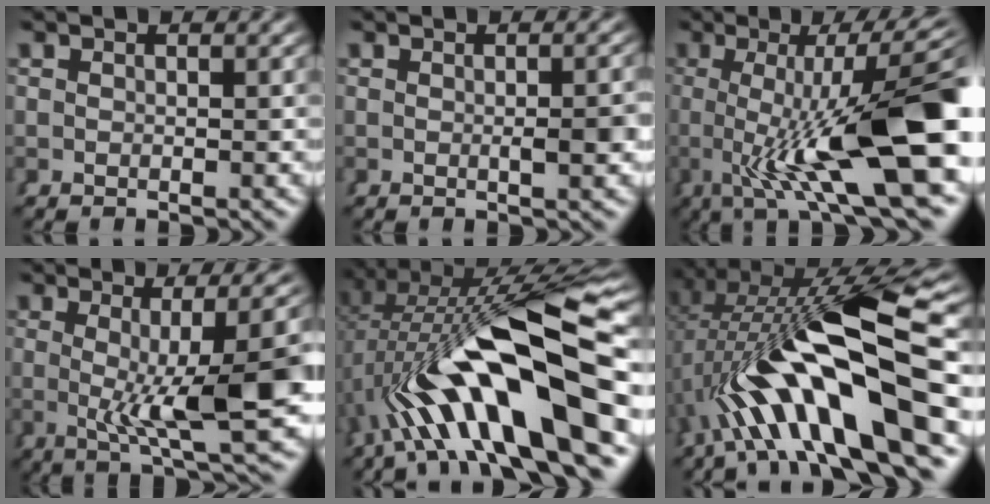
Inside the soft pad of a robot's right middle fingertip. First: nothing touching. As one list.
[{"total": 2.1, "force": [-0.5, 0.2, 2.0], "torque": [-0.032, -0.001, -0.008]}, {"total": 12.9, "force": [-1.4, 3.0, 12.4], "torque": [-0.189, -0.008, -0.012]}, {"total": 9.7, "force": [-0.7, 2.0, 9.5], "torque": [-0.127, -0.005, -0.001]}, {"total": 14.7, "force": [-1.4, 5.4, 13.6], "torque": [-0.248, -0.005, -0.003]}, {"total": 13.4, "force": [-0.6, 4.5, 12.6], "torque": [-0.231, -0.001, 0.007]}]